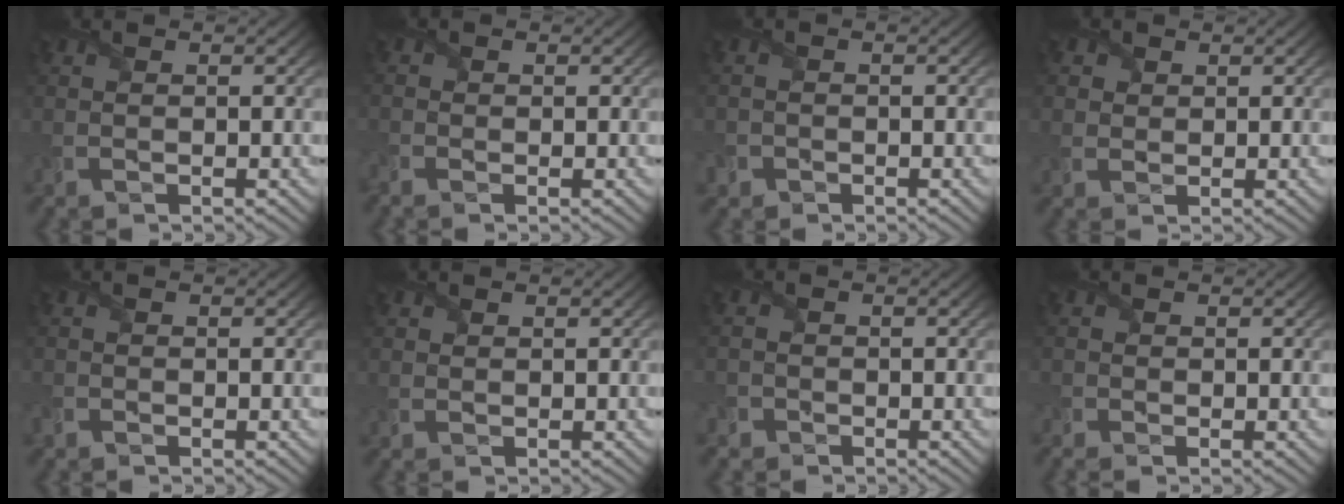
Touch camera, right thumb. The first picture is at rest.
{"total": 1.9, "force": [-1.2, 1.3, 0.6], "torque": [-0.021, -0.013, -0.032]}
{"total": 1.8, "force": [-1.0, 1.5, 0.2], "torque": [-0.001, -0.003, -0.025]}
{"total": 3.0, "force": [1.5, 2.5, 0.9], "torque": [-0.039, -0.006, 0.029]}
{"total": 1.1, "force": [-0.8, 0.6, 0.2], "torque": [-0.009, -0.001, -0.022]}
{"total": 0.9, "force": [0.5, 0.7, 0.1], "torque": [-0.003, -0.003, 0.008]}
{"total": 2.7, "force": [-1.5, 2.2, 0.2], "torque": [-0.007, -0.006, -0.040]}
{"total": 2.0, "force": [-1.4, 1.3, 0.5], "torque": [-0.014, -0.012, -0.031]}